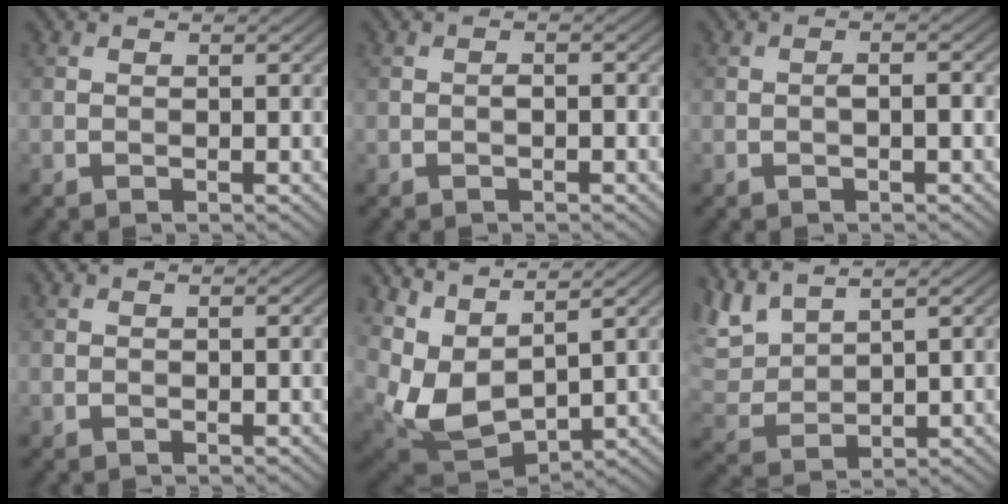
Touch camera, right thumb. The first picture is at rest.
{"total": 0.8, "force": [-0.4, 0.3, 0.7], "torque": [-0.012, 0.004, -0.007]}
{"total": 1.4, "force": [-0.4, 0.4, 1.3], "torque": [-0.022, 0.006, -0.009]}
{"total": 0.0}
{"total": 9.0, "force": [4.0, 4.4, 6.8], "torque": [-0.175, -0.009, 0.091]}
{"total": 6.3, "force": [5.0, 1.8, 3.3], "torque": [-0.096, 0.009, 0.106]}